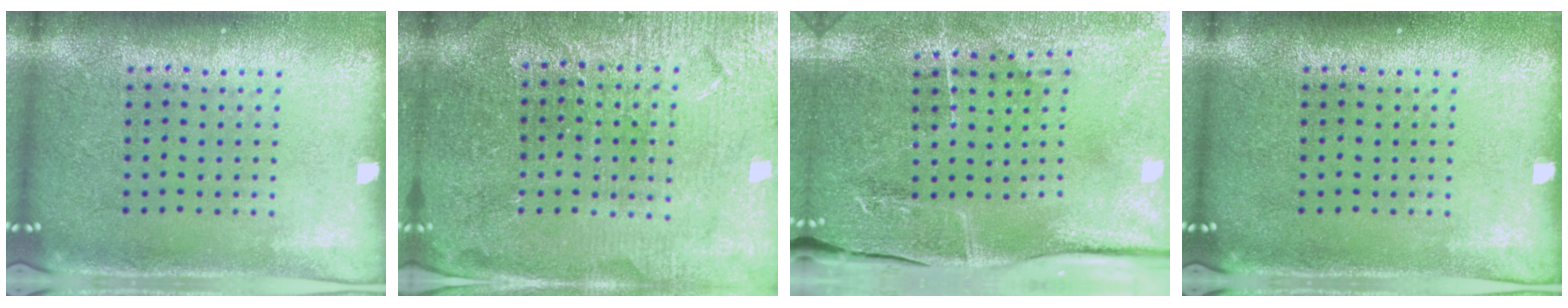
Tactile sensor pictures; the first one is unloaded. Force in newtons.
{"total": 4.1, "press": 3.9, "slide": 1.2}
{"total": 4.2, "press": 3.8, "slide": 1.9}
{"total": 0.0}